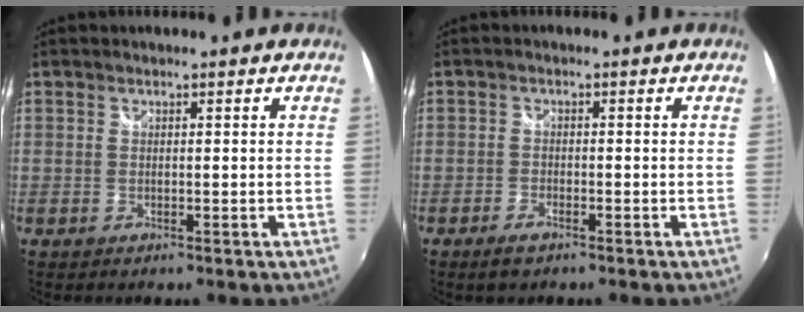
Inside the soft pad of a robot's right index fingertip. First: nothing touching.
{"total": 2.6, "force": [-2.0, 1.0, 1.4], "torque": [-0.035, -0.005, -0.039]}